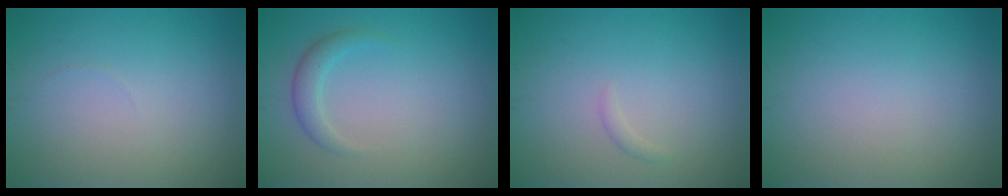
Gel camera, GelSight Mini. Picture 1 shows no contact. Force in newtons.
{"total": 1.8, "press": 1.8, "slide": 0.1}
{"total": 0.6, "press": 0.6, "slide": 0.1}
{"total": 0.0}